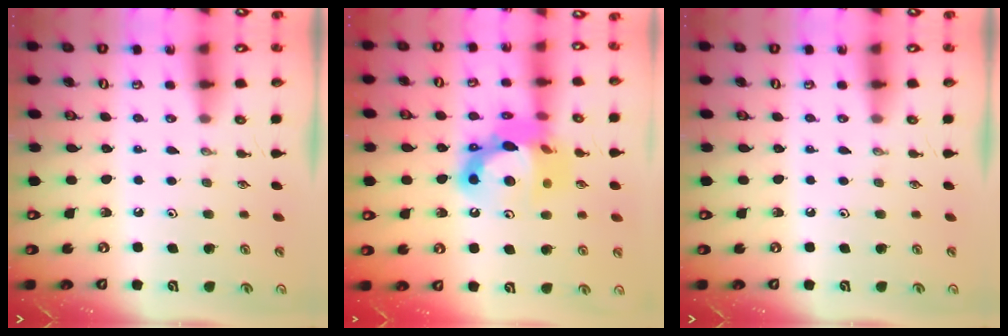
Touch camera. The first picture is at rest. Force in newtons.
{"total": 16.4, "press": 16.3, "slide": 1.6}
{"total": 0.0}